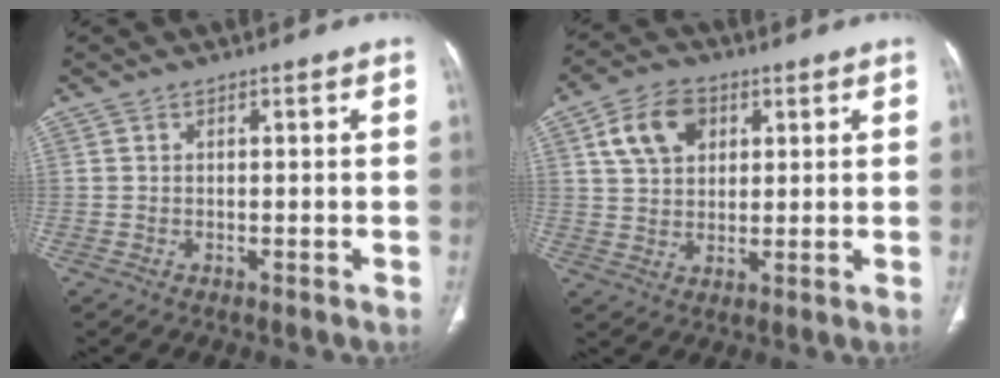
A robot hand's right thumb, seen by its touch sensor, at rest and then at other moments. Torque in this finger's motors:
{"motor_torque": [-0.55, 0.58, 0.61, 0.27, 0.02]}